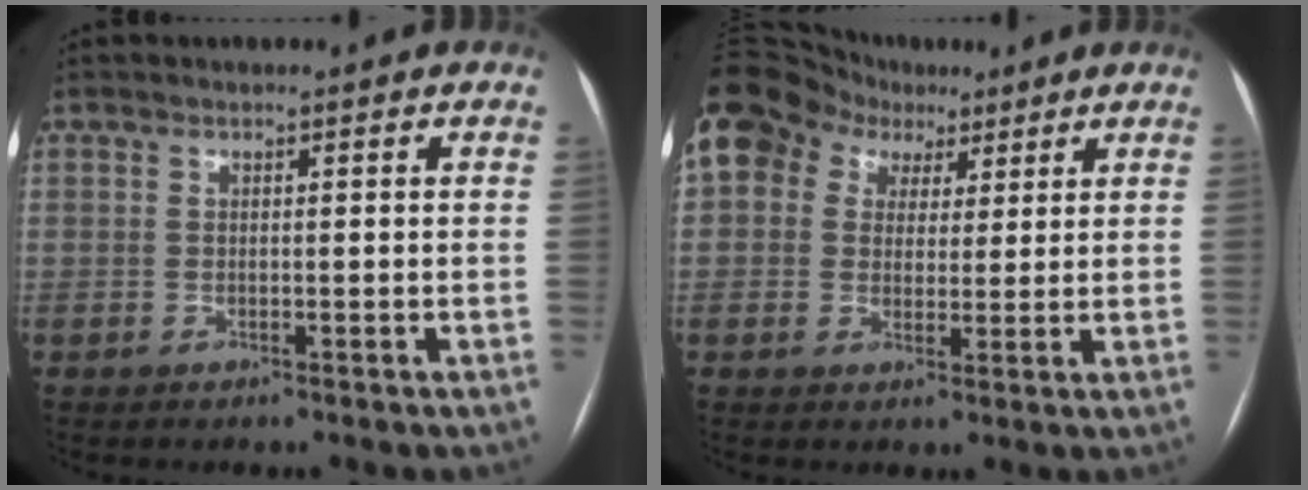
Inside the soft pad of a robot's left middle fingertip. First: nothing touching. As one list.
[{"total": 22.3, "force": [10.8, 16.9, 9.7], "torque": [-0.286, 0.107, 0.202]}]